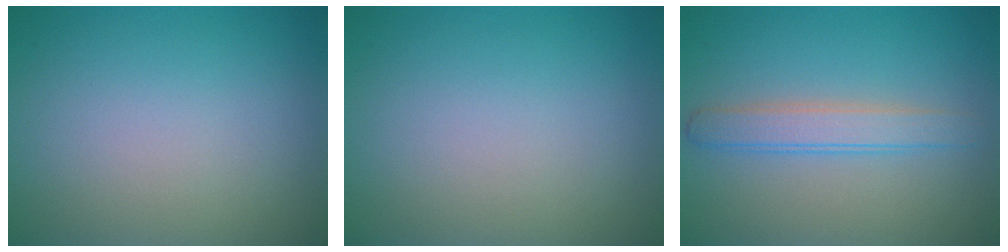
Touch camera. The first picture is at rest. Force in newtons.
{"total": 0.0}
{"total": 2.7, "press": 2.7, "slide": 0.1}